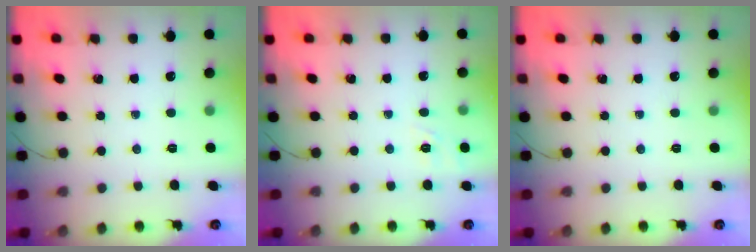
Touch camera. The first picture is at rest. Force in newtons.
{"total": 1.6, "press": 0.4, "slide": 1.5}
{"total": 0.0}